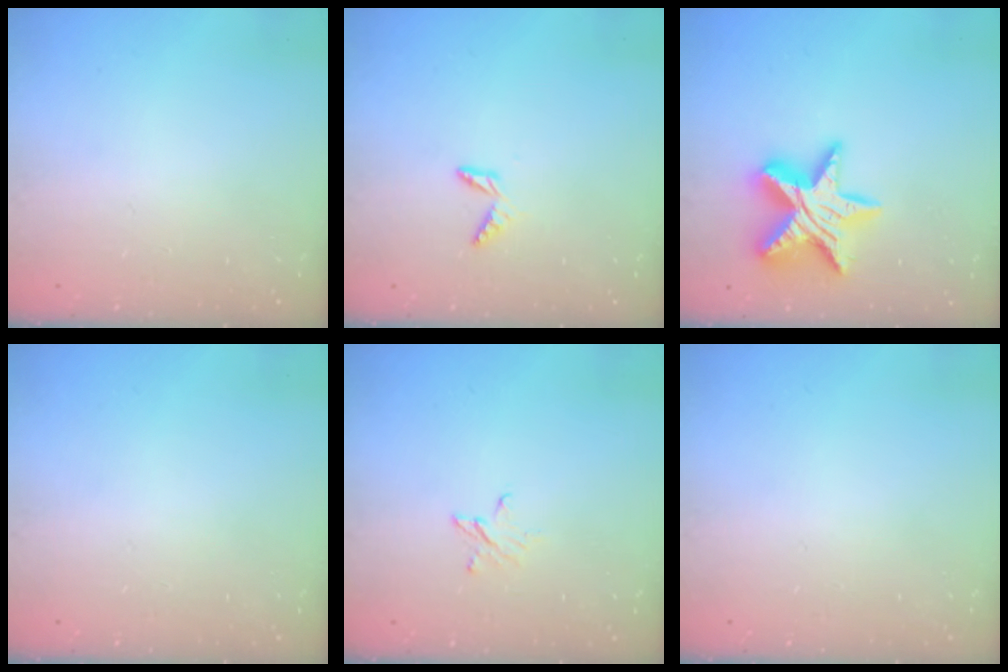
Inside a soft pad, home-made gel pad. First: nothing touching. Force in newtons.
{"total": 3.7, "press": 3.7, "slide": 0.2}
{"total": 18.8, "press": 18.8, "slide": 1.4}
{"total": 0.0}
{"total": 3.2, "press": 3.2, "slide": 0.3}
{"total": 0.0}